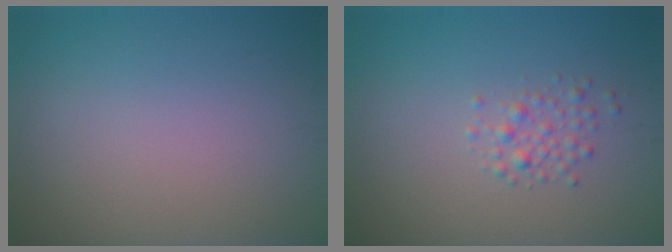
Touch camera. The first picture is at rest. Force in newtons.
{"total": 1.6, "press": 1.6, "slide": 0.1}